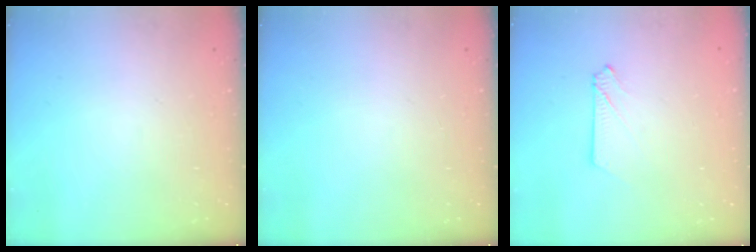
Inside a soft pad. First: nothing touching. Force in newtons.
{"total": 0.0}
{"total": 2.6, "press": 2.6, "slide": 0.3}